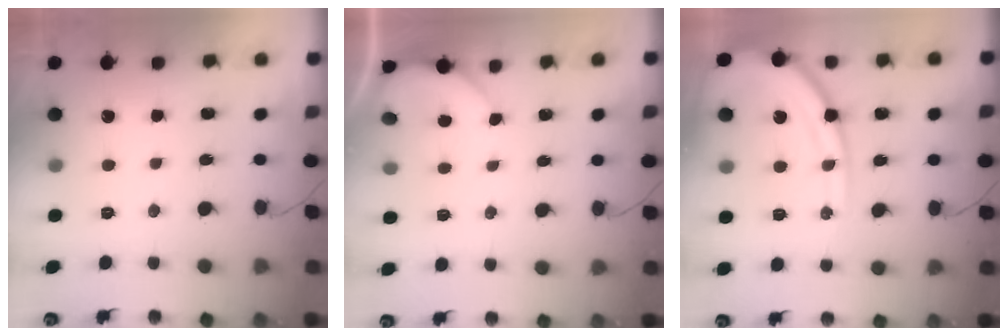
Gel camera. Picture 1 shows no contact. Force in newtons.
{"total": 2.7, "press": 2.6, "slide": 0.4}
{"total": 16.0, "press": 15.9, "slide": 1.5}